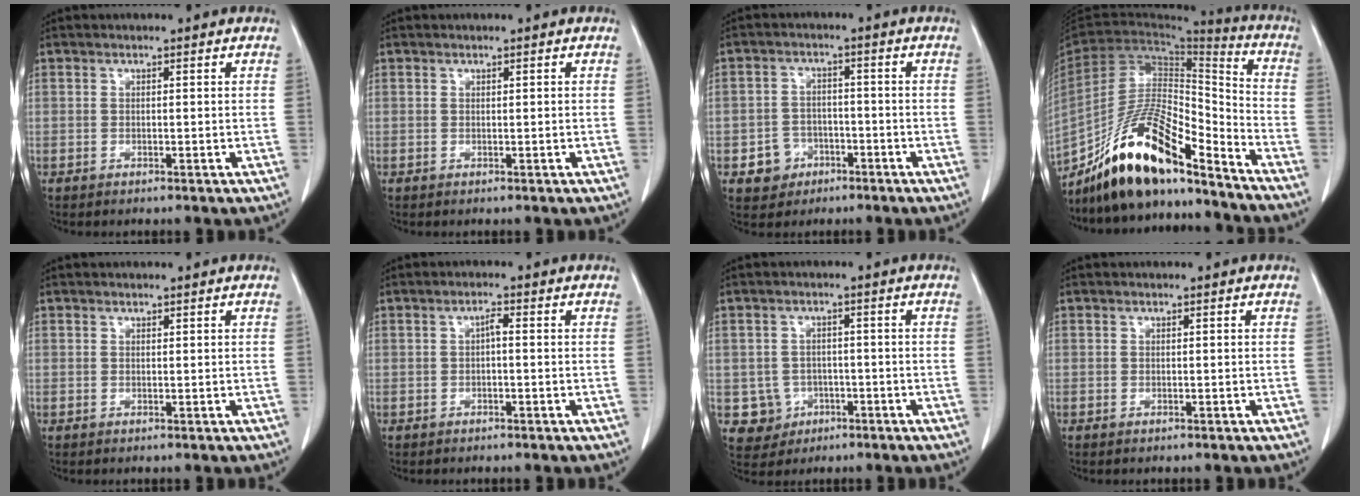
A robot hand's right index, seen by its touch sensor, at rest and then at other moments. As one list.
[{"total": 0.0}, {"total": 5.0, "force": [-2.3, 4.3, 0.9], "torque": [-0.010, 0.013, -0.030]}, {"total": 17.3, "force": [-13.5, 3.5, 10.3], "torque": [-0.184, 0.020, -0.239]}, {"total": 0.0}, {"total": 1.3, "force": [-0.1, 0.3, 1.3], "torque": [-0.023, 0.004, -0.002]}, {"total": 4.8, "force": [-1.3, 4.6, 0.4], "torque": [-0.001, 0.009, -0.013]}, {"total": 0.0}]